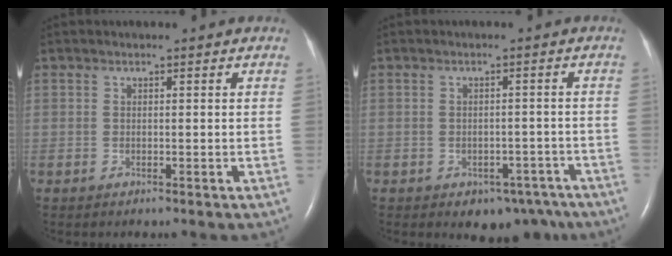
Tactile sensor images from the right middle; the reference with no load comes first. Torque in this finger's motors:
{"motor_torque": [0.04, -0.02, 0.04, 0.02]}